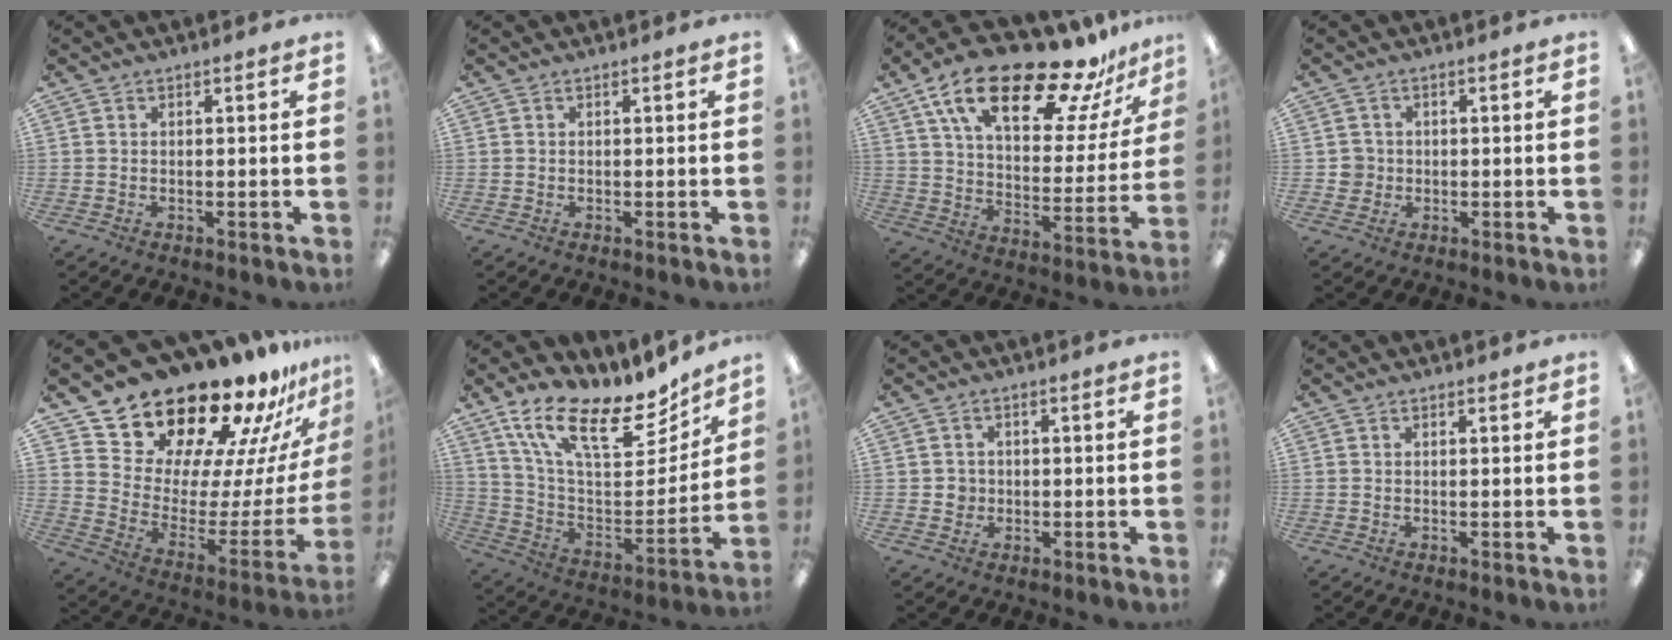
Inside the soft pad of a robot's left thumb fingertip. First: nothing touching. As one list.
[{"total": 0.0}, {"total": 24.3, "force": [17.1, 9.0, 14.9], "torque": [-0.245, -0.103, 0.288]}, {"total": 3.4, "force": [-0.1, 3.4, 0.4], "torque": [-0.004, 0.004, -0.004]}, {"total": 21.1, "force": [19.2, 7.4, 4.8], "torque": [-0.089, -0.163, 0.347]}, {"total": 19.5, "force": [13.6, 7.2, 12.1], "torque": [-0.209, -0.089, 0.236]}, {"total": 2.5, "force": [-0.1, 2.5, 0.3], "torque": [-0.002, 0.002, -0.006]}, {"total": 0.7, "force": [0.6, 0.3, 0.1], "torque": [0.005, -0.003, 0.010]}]